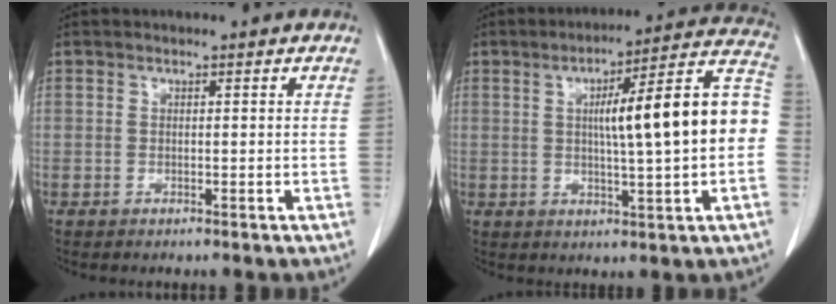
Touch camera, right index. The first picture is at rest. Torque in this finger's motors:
{"motor_torque": [1.44, -0.70, 0.55, 0.18]}